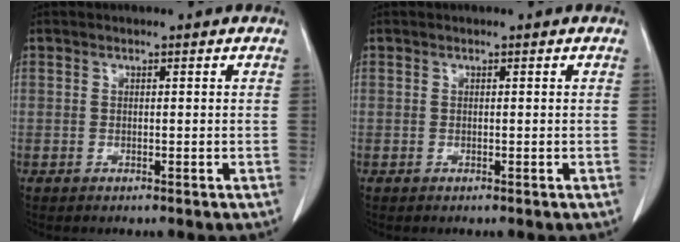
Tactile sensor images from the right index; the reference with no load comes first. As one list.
[{"total": 0.0}]